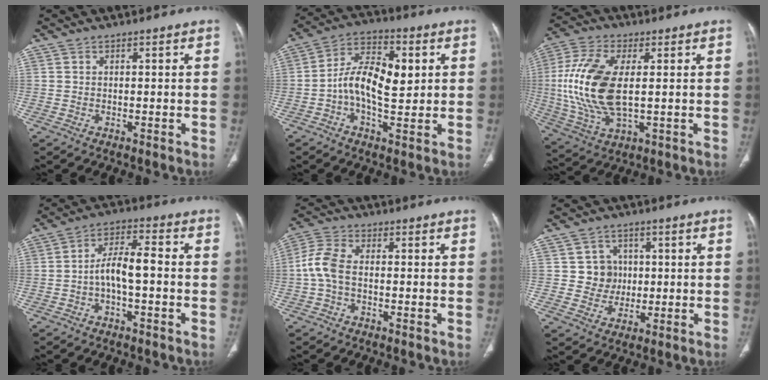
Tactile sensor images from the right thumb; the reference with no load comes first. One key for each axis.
{"total": 12.4, "fx": 0.7, "fy": 6.3, "fz": 10.7, "tx": -0.173, "ty": 0.018, "tz": 0.006}
{"total": 16.2, "fx": 1.0, "fy": 7.8, "fz": 14.2, "tx": -0.315, "ty": -0.004, "tz": 0.024}
{"total": 7.1, "fx": -1.5, "fy": 2.7, "fz": 6.4, "tx": -0.118, "ty": 0.036, "tz": -0.031}
{"total": 5.9, "fx": -0.9, "fy": 3.2, "fz": 4.8, "tx": -0.118, "ty": 0.019, "tz": -0.025}
{"total": 5.4, "fx": 0.6, "fy": 5.3, "fz": 0.9, "tx": 0.019, "ty": 0.008, "tz": 0.008}